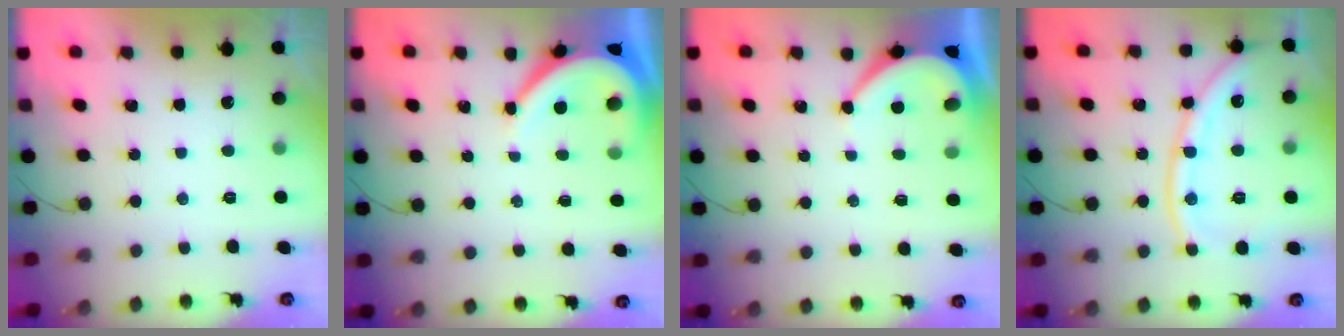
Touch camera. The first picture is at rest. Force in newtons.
{"total": 9.8, "press": 9.8, "slide": 0.7}
{"total": 5.3, "press": 5.3, "slide": 0.4}
{"total": 13.0, "press": 12.9, "slide": 1.7}